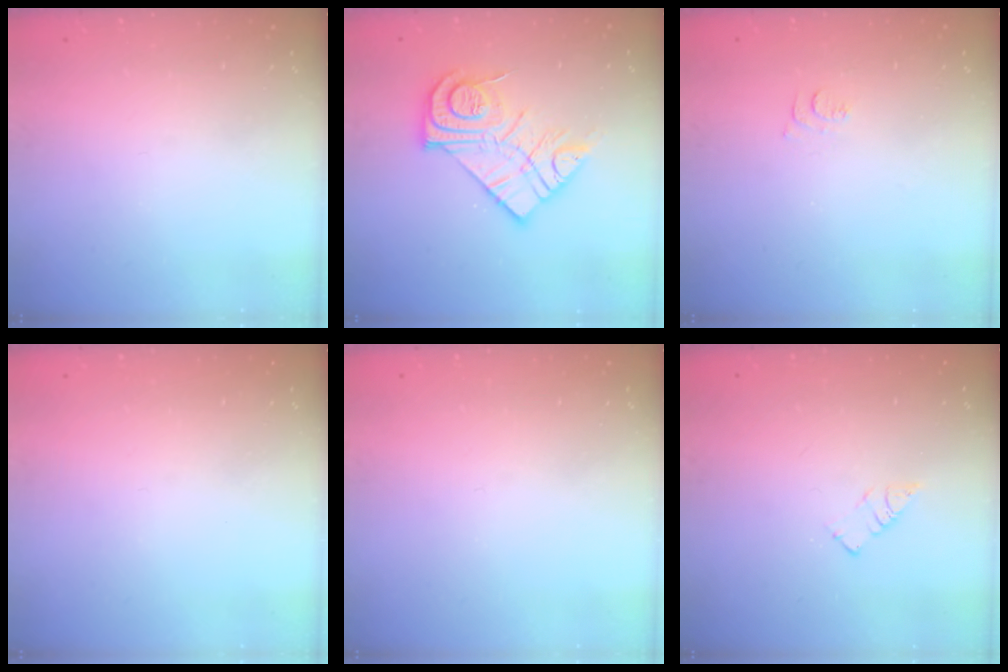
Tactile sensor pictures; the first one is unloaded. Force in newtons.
{"total": 16.3, "press": 16.2, "slide": 1.1}
{"total": 4.5, "press": 4.5, "slide": 0.7}
{"total": 0.0}
{"total": 0.0}
{"total": 3.6, "press": 3.6, "slide": 0.4}